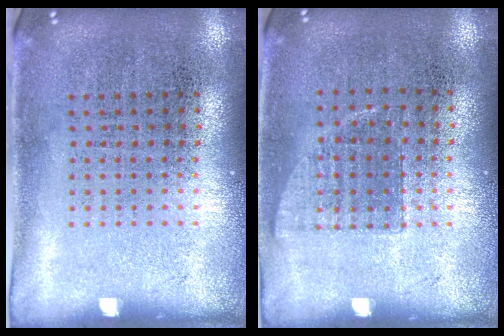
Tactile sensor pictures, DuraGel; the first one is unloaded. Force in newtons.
{"total": 0.8, "press": 0.7, "slide": 0.3}